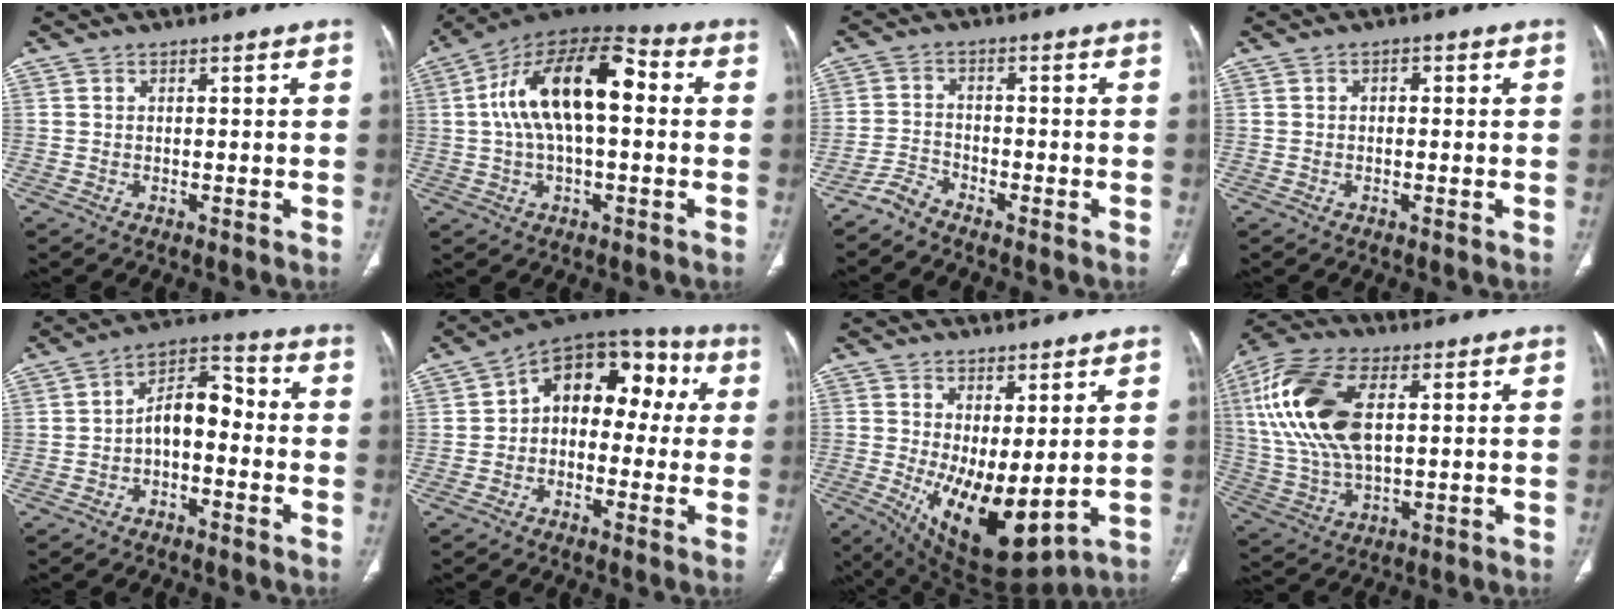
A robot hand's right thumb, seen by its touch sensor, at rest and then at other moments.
{"total": 18.4, "force": [2.3, 8.7, 16.1], "torque": [-0.273, 0.043, 0.030]}
{"total": 3.2, "force": [-3.1, 0.5, 0.4], "torque": [-0.011, 0.005, -0.067]}
{"total": 1.2, "force": [0.1, 0.9, 0.9], "torque": [-0.005, 0.004, -0.004]}
{"total": 8.4, "force": [-1.6, 4.8, 6.7], "torque": [-0.091, 0.045, -0.039]}
{"total": 14.7, "force": [1.8, 9.8, 10.8], "torque": [-0.097, 0.053, 0.008]}
{"total": 13.2, "force": [-0.1, 5.4, 12.0], "torque": [-0.195, -0.028, 0.023]}
{"total": 19.0, "force": [4.6, 9.9, 15.6], "torque": [-0.333, 0.003, 0.086]}